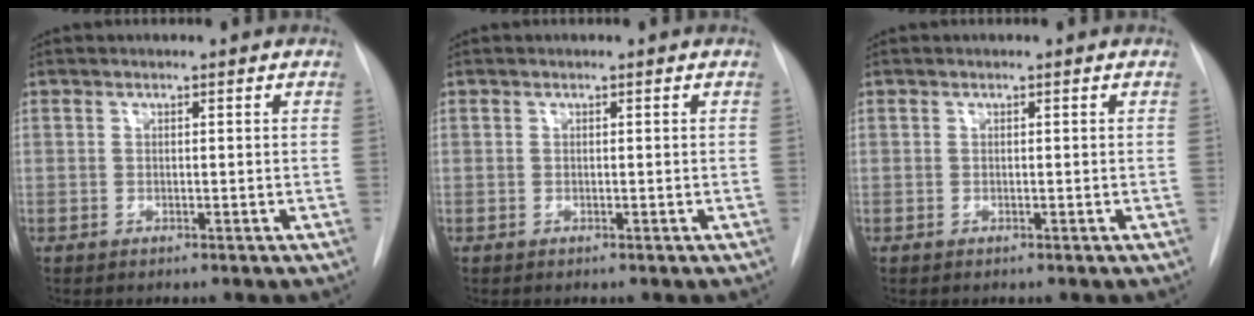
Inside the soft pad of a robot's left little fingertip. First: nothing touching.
{"total": 0.0}
{"total": 0.0}